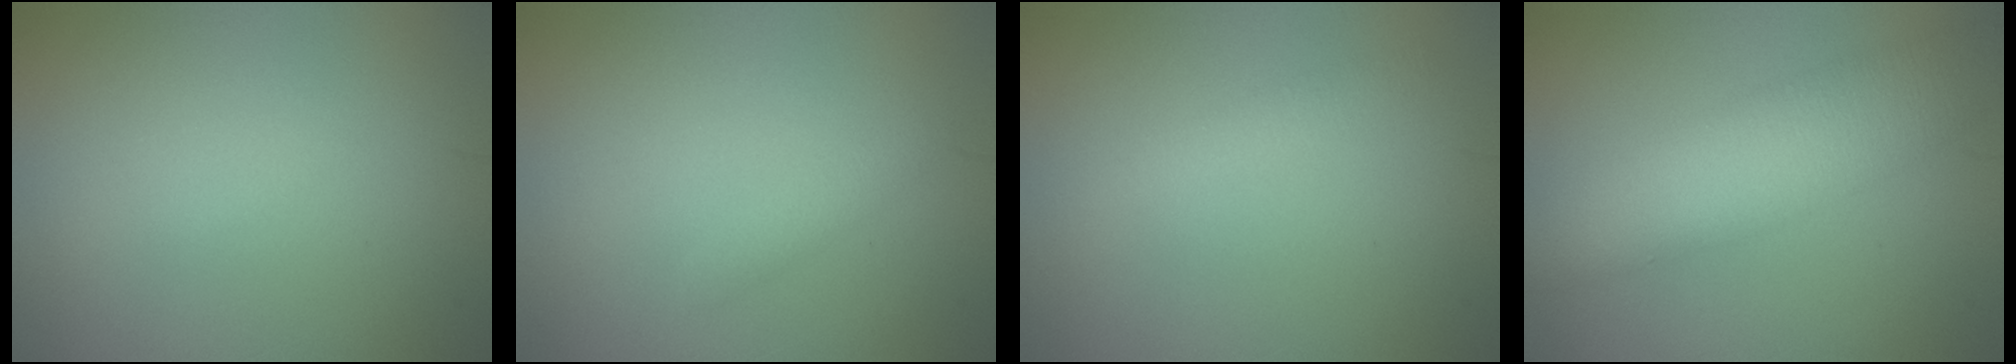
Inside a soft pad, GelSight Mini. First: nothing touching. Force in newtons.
{"total": 1.0, "press": 1.0, "slide": 0.0}
{"total": 1.3, "press": 1.3, "slide": 0.0}
{"total": 6.8, "press": 6.8, "slide": 0.2}